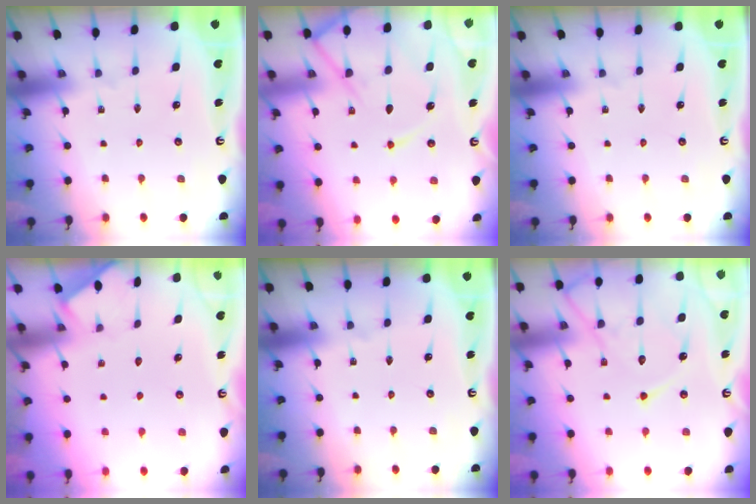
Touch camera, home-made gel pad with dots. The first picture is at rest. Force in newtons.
{"total": 10.9, "press": 10.8, "slide": 1.2}
{"total": 0.0}
{"total": 1.2, "press": 1.2, "slide": 0.2}
{"total": 0.0}
{"total": 12.7, "press": 12.7, "slide": 1.2}